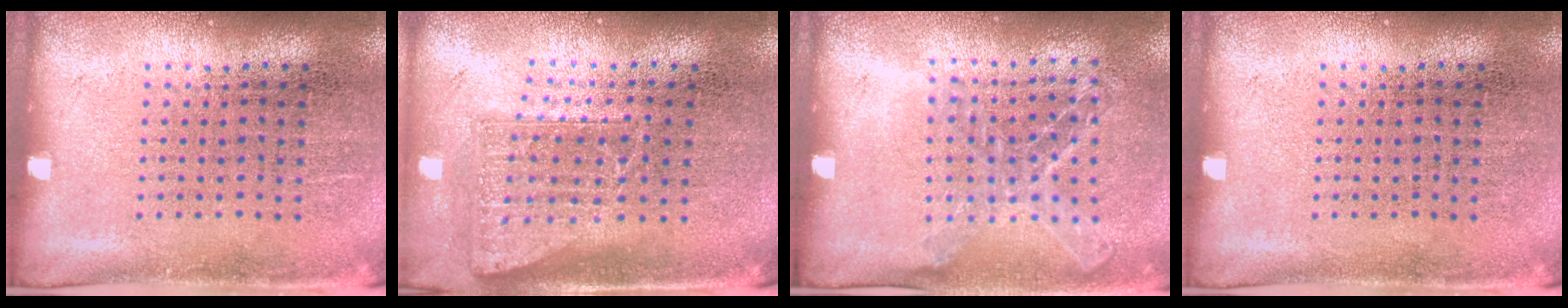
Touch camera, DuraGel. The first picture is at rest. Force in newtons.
{"total": 1.7, "press": 1.3, "slide": 1.1}
{"total": 1.1, "press": 1.1, "slide": 0.3}
{"total": 0.0}